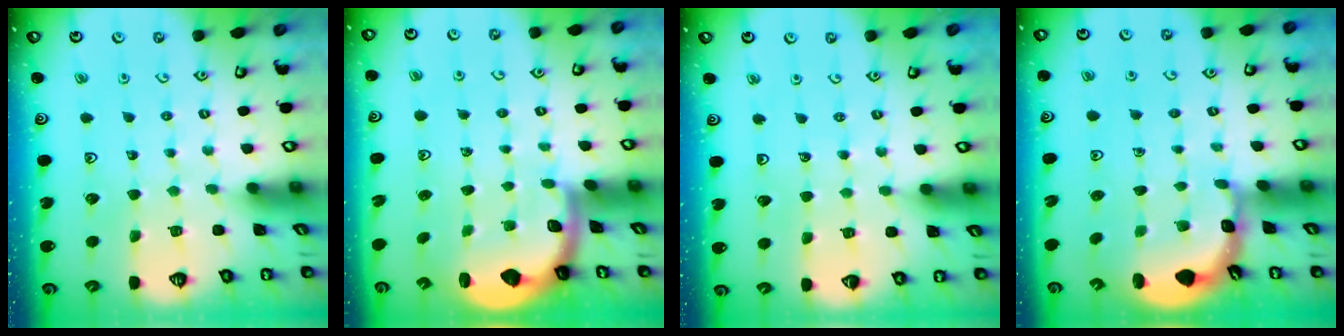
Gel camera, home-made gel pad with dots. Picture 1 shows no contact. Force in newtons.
{"total": 1.8, "press": 1.8, "slide": 0.5}
{"total": 2.4, "press": 2.4, "slide": 0.2}
{"total": 2.1, "press": 1.9, "slide": 0.9}